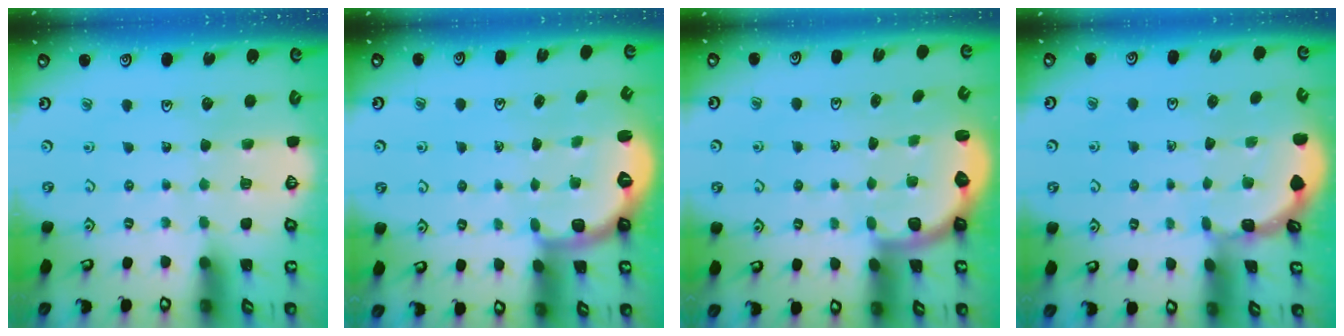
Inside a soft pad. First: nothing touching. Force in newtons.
{"total": 2.7, "press": 1.6, "slide": 2.1}
{"total": 2.6, "press": 2.3, "slide": 1.2}
{"total": 1.0, "press": 1.0, "slide": 0.2}